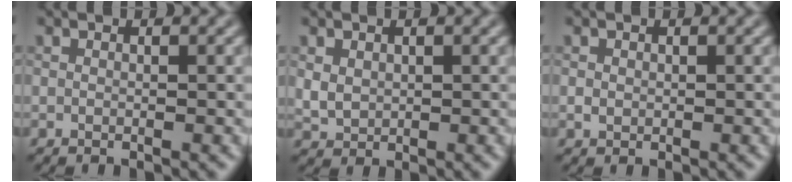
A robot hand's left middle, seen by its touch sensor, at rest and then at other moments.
{"total": 1.8, "force": [0.5, 1.4, 0.9], "torque": [-0.021, -0.002, 0.012]}
{"total": 0.7, "force": [0.1, 0.6, 0.3], "torque": [-0.005, -0.002, 0.001]}